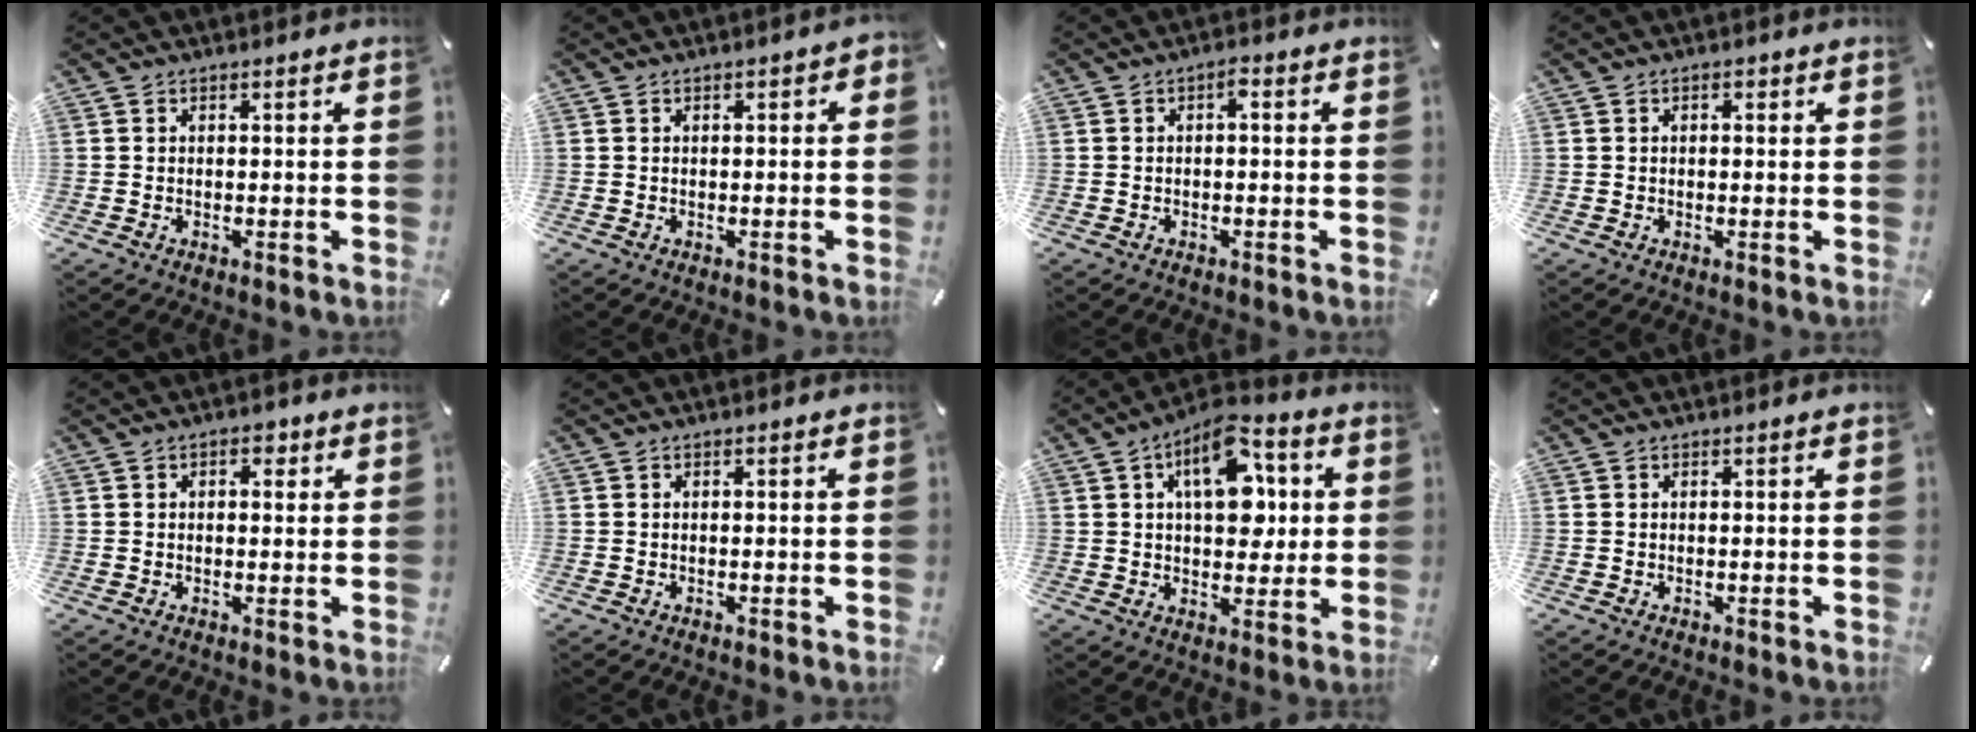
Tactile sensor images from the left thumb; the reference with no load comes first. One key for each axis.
{"total": 1.1, "fx": -0.3, "fy": 0.6, "fz": 0.8, "tx": -0.014, "ty": 0.003, "tz": -0.006}
{"total": 1.7, "fx": -0.3, "fy": 0.6, "fz": 1.6, "tx": -0.033, "ty": 0.008, "tz": -0.010}
{"total": 1.1, "fx": 0.1, "fy": 0.8, "fz": 0.7, "tx": -0.014, "ty": 0.007, "tz": -0.001}
{"total": 2.9, "fx": 0.8, "fy": 1.9, "fz": 2.1, "tx": -0.020, "ty": 0.000, "tz": 0.004}
{"total": 0.0}
{"total": 14.6, "fx": 4.3, "fy": 8.8, "fz": 10.8, "tx": -0.145, "ty": -0.007, "tz": 0.073}
{"total": 0.0}